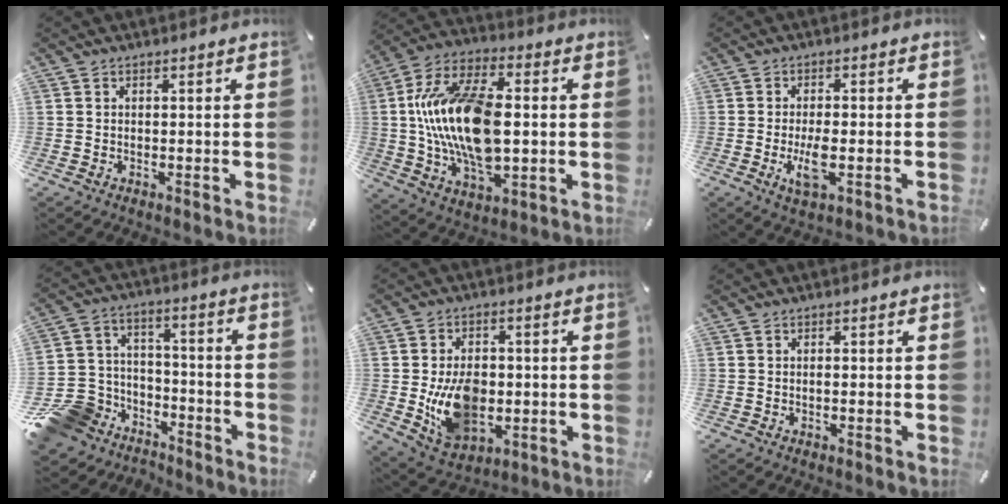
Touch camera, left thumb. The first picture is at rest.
{"total": 20.2, "force": [0.4, 11.4, 16.7], "torque": [-0.355, -0.003, 0.002]}
{"total": 6.0, "force": [-1.5, 1.9, 5.5], "torque": [-0.118, -0.009, -0.029]}
{"total": 14.0, "force": [-8.1, 11.0, 3.1], "torque": [-0.064, 0.049, -0.142]}
{"total": 13.2, "force": [-1.3, 9.5, 9.1], "torque": [-0.167, -0.001, -0.022]}
{"total": 0.6, "force": [-0.2, 0.1, 0.6], "torque": [-0.011, -0.003, -0.002]}